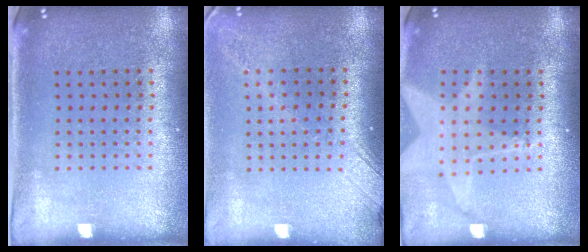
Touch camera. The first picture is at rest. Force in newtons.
{"total": 1.8, "press": 1.4, "slide": 1.2}
{"total": 1.8, "press": 1.5, "slide": 1.0}